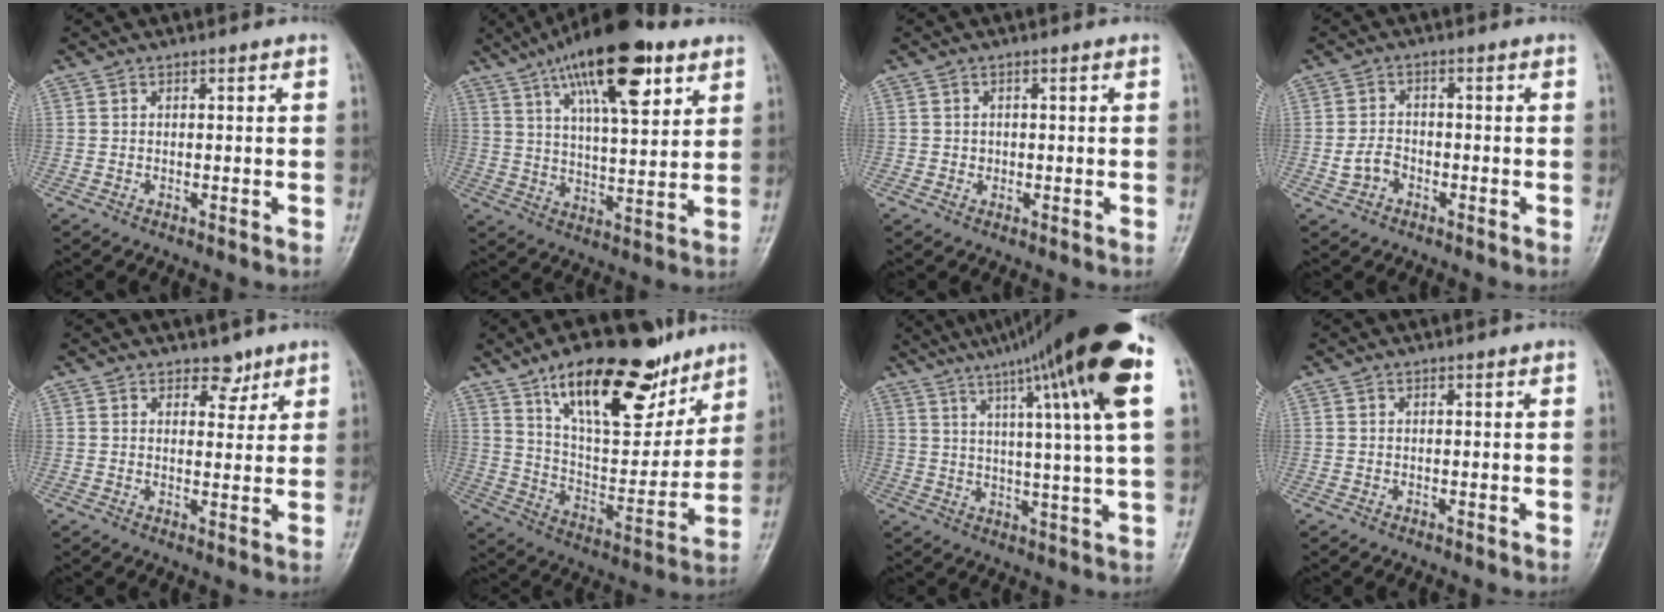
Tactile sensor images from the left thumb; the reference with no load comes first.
{"total": 19.5, "force": [10.4, 6.8, 15.0], "torque": [-0.221, -0.027, 0.170]}
{"total": 1.0, "force": [-0.1, 1.0, 0.1], "torque": [0.005, 0.004, -0.001]}
{"total": 3.7, "force": [-1.5, 2.8, 1.9], "torque": [-0.033, 0.018, -0.027]}
{"total": 3.4, "force": [2.4, 2.0, 1.1], "torque": [0.009, -0.015, 0.034]}
{"total": 23.6, "force": [14.8, 9.8, 15.6], "torque": [-0.192, -0.062, 0.247]}
{"total": 23.3, "force": [12.3, 1.4, 19.8], "torque": [-0.298, -0.010, 0.169]}
{"total": 0.0}